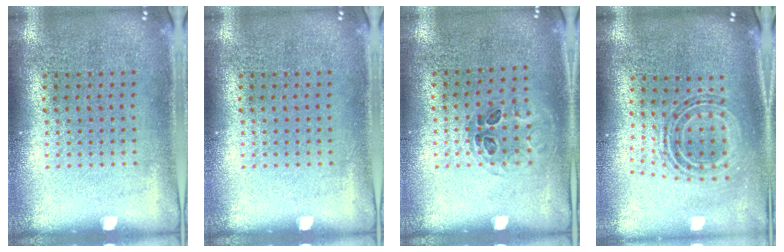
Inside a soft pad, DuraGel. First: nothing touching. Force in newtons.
{"total": 0.0}
{"total": 1.0, "press": 0.7, "slide": 0.7}
{"total": 0.9, "press": 0.8, "slide": 0.3}